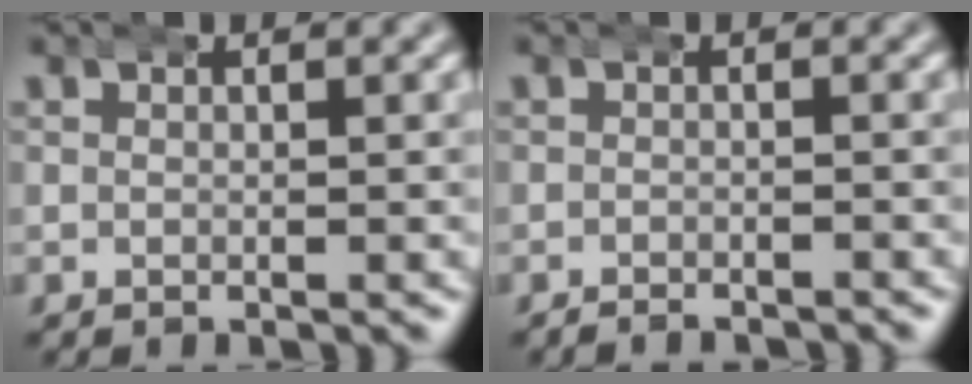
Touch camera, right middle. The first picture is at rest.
{"total": 1.6, "force": [-1.6, 0.0, 0.0], "torque": [0.000, -0.006, -0.026]}